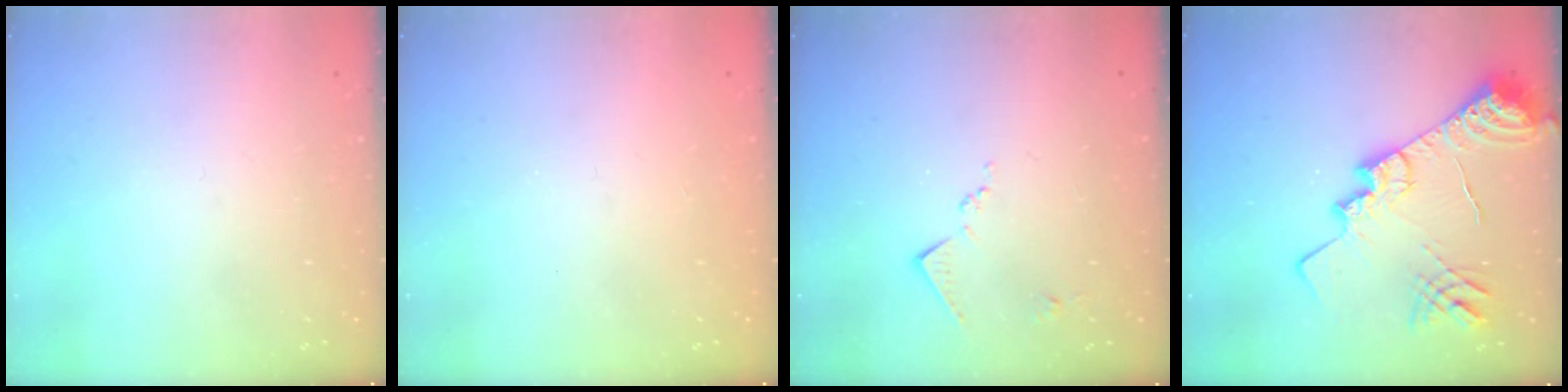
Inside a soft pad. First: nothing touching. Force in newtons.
{"total": 1.4, "press": 1.2, "slide": 0.7}
{"total": 6.9, "press": 6.8, "slide": 0.8}
{"total": 19.2, "press": 19.1, "slide": 1.6}